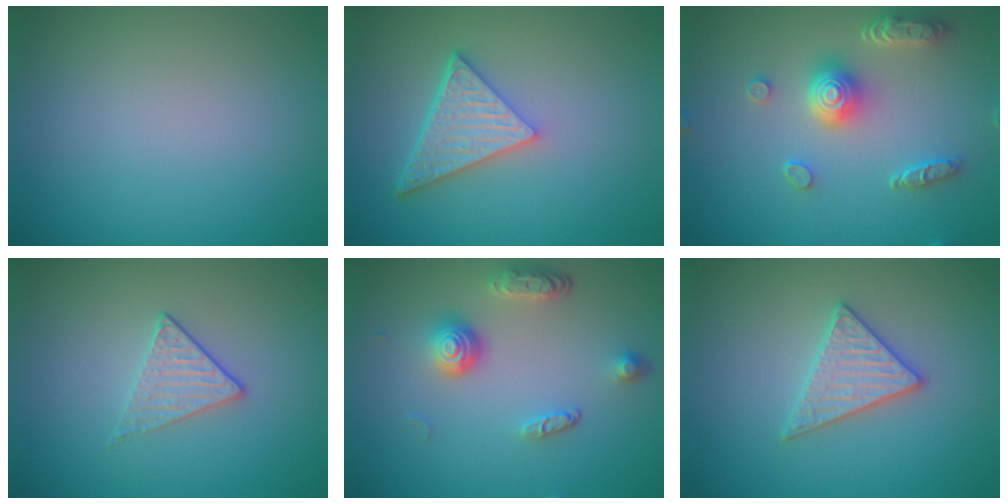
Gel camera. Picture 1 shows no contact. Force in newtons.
{"total": 5.1, "press": 3.7, "slide": 3.5}
{"total": 4.9, "press": 4.1, "slide": 2.8}
{"total": 1.7, "press": 1.4, "slide": 1.0}
{"total": 3.7, "press": 2.7, "slide": 2.6}
{"total": 2.9, "press": 2.9, "slide": 0.3}